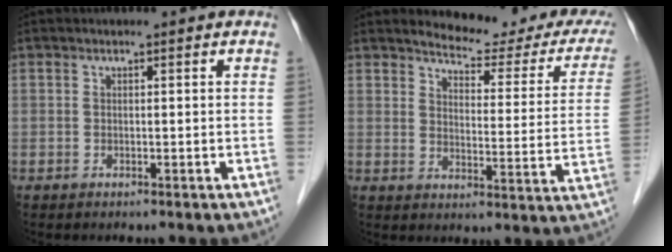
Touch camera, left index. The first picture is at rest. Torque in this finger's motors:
{"motor_torque": [0.62, -0.75, 0.01, 0.02]}